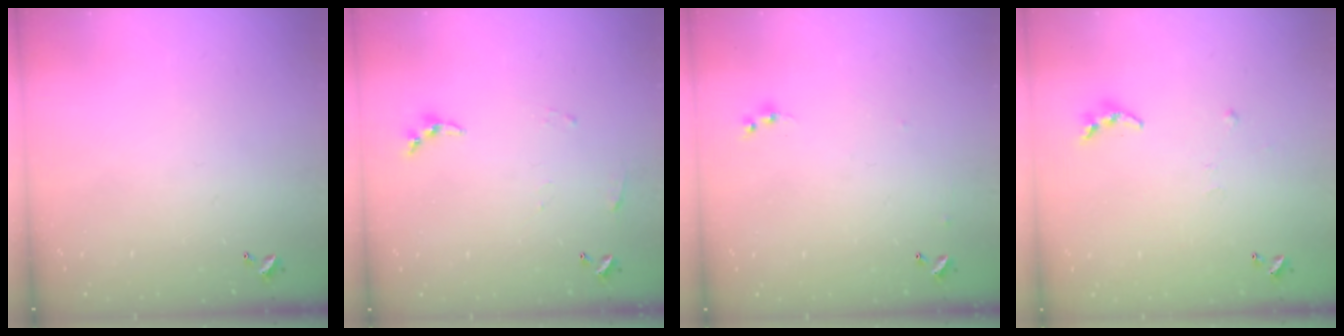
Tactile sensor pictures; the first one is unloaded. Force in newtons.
{"total": 4.5, "press": 4.5, "slide": 0.1}
{"total": 4.2, "press": 4.2, "slide": 0.6}
{"total": 4.9, "press": 4.8, "slide": 0.7}